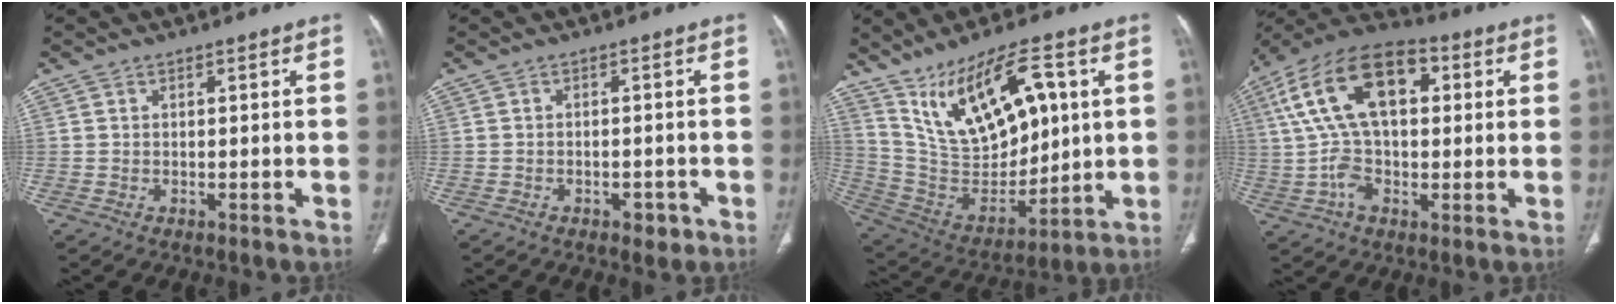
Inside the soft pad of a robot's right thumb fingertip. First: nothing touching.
{"total": 2.3, "force": [-1.3, 1.4, 1.3], "torque": [-0.012, 0.007, -0.012]}
{"total": 20.4, "force": [7.5, 9.9, 16.2], "torque": [-0.250, -0.018, 0.157]}
{"total": 19.8, "force": [4.7, 11.3, 15.6], "torque": [-0.272, 0.022, 0.071]}